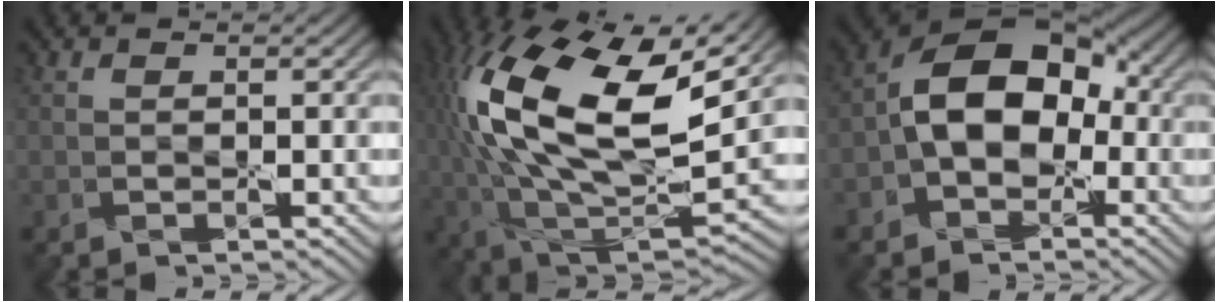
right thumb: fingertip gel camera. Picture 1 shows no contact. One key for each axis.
{"total": 21.0, "fx": 5.4, "fy": 10.4, "fz": 17.4, "tx": -0.393, "ty": 0.019, "tz": 0.092}
{"total": 11.1, "fx": -1.3, "fy": 7.3, "fz": 8.3, "tx": -0.146, "ty": 0.014, "tz": -0.038}